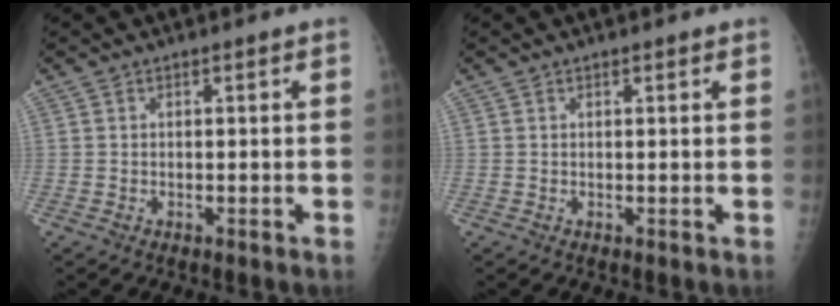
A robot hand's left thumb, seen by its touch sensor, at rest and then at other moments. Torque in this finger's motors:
{"motor_torque": [0.09, 0.21, -0.23, -0.15, 0.02]}